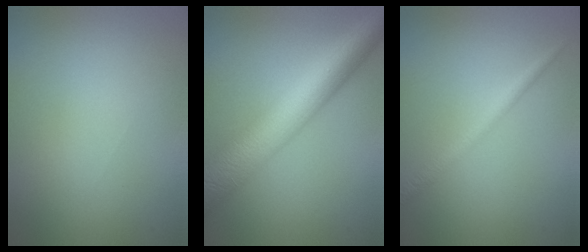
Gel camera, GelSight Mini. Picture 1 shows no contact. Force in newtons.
{"total": 9.7, "press": 9.7, "slide": 0.3}
{"total": 2.0, "press": 2.0, "slide": 0.1}